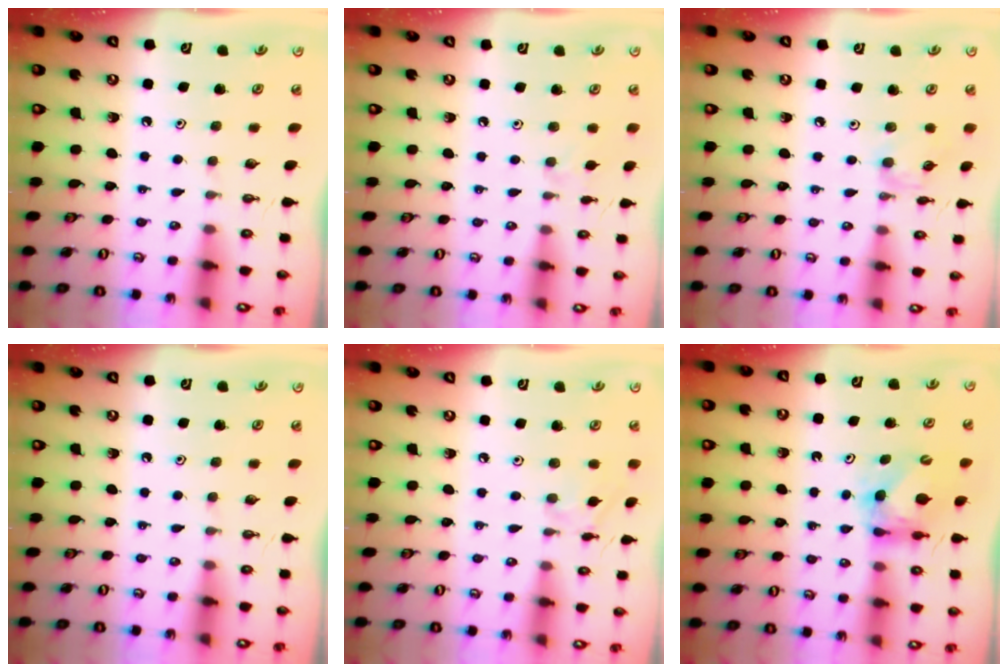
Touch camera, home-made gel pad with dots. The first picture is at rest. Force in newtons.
{"total": 1.9, "press": 1.9, "slide": 0.4}
{"total": 4.6, "press": 4.6, "slide": 0.5}
{"total": 0.0}
{"total": 4.1, "press": 4.1, "slide": 0.2}
{"total": 6.1, "press": 6.1, "slide": 0.5}